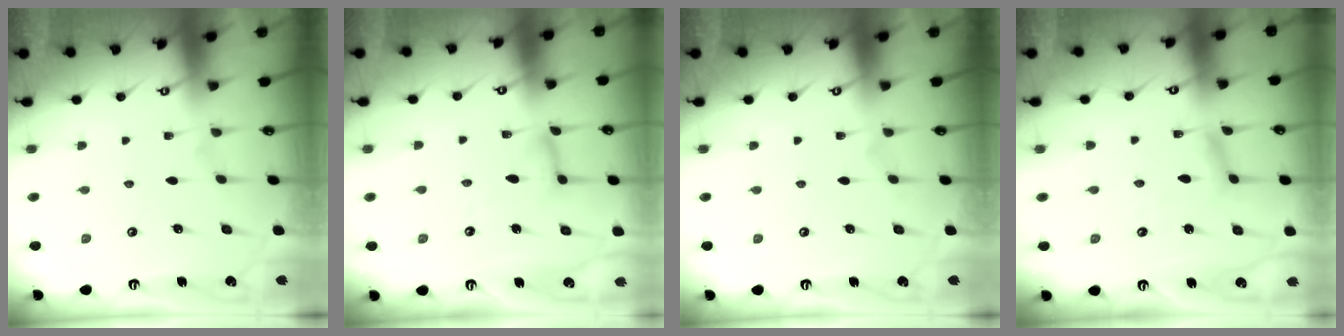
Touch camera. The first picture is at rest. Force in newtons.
{"total": 7.0, "press": 7.0, "slide": 0.6}
{"total": 0.0}
{"total": 5.2, "press": 5.2, "slide": 0.4}